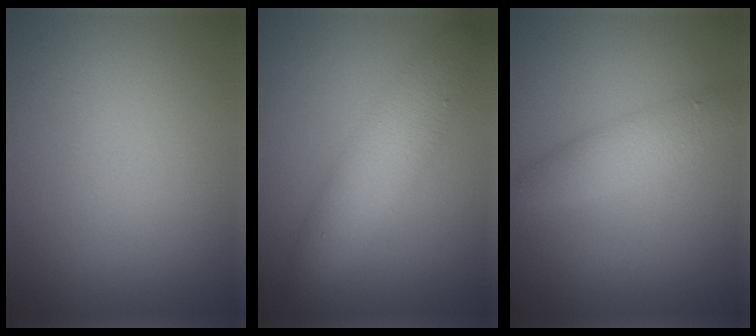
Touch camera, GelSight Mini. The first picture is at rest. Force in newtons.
{"total": 4.8, "press": 4.8, "slide": 0.1}
{"total": 2.8, "press": 2.8, "slide": 0.1}